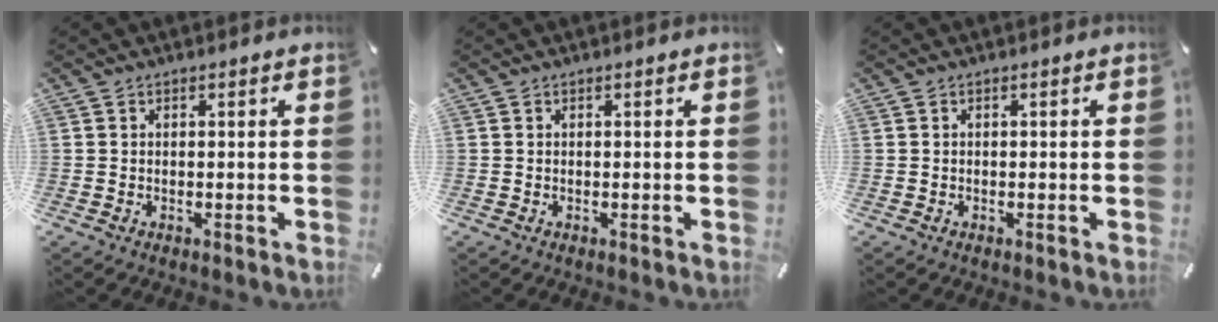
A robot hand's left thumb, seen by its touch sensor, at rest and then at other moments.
{"total": 0.0}
{"total": 0.0}